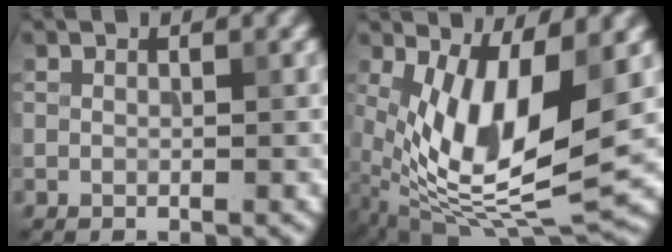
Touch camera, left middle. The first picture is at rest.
{"total": 11.1, "force": [0.7, 4.1, 10.3], "torque": [-0.199, -0.020, 0.017]}